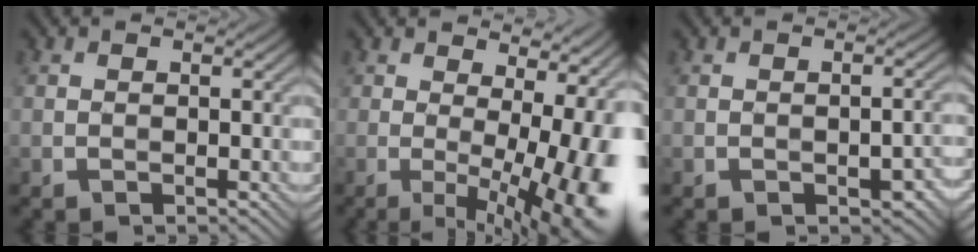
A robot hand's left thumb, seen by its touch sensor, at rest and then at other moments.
{"total": 12.9, "force": [0.1, 5.1, 11.9], "torque": [-0.131, 0.011, 0.009]}
{"total": 3.2, "force": [-1.3, 1.5, 2.5], "torque": [-0.031, -0.003, -0.012]}